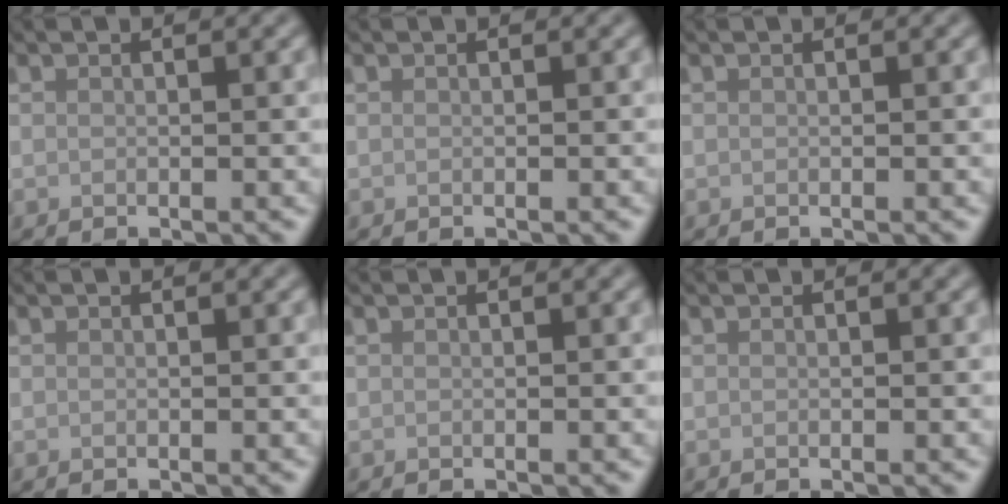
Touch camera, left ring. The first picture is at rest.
{"total": 0.0}
{"total": 0.0}
{"total": 0.0}
{"total": 0.0}
{"total": 0.0}